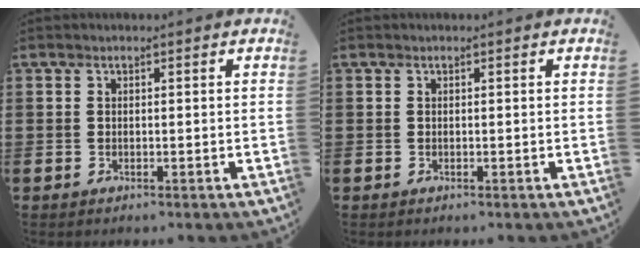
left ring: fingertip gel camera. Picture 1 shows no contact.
{"total": 0.0}